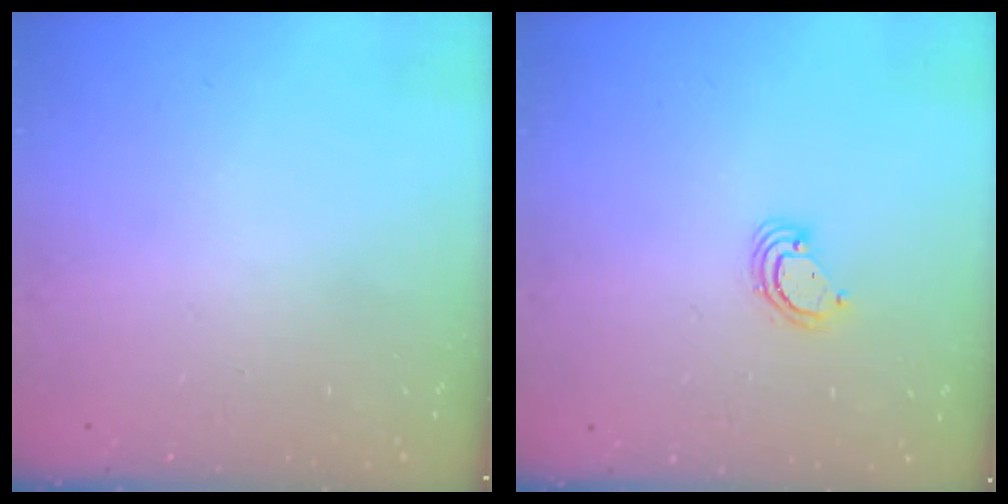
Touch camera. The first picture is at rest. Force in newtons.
{"total": 3.8, "press": 3.8, "slide": 0.2}